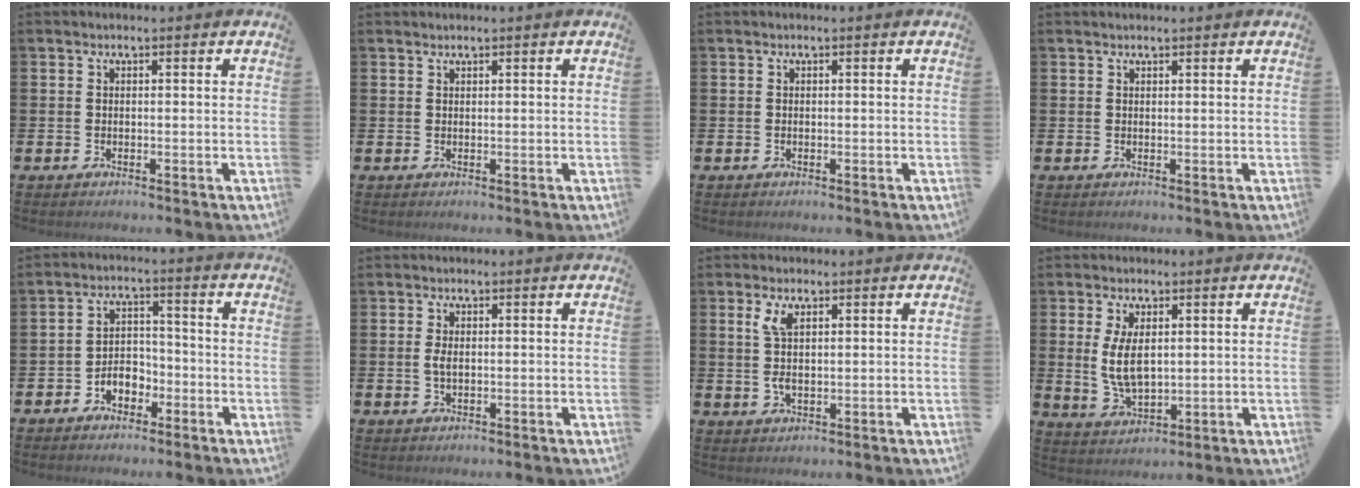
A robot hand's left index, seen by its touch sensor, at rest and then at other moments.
{"total": 0.5, "force": [0.5, 0.1, -0.1], "torque": [0.001, 0.001, 0.010]}
{"total": 0.0}
{"total": 0.6, "force": [0.6, 0.1, 0.1], "torque": [-0.002, 0.001, 0.010]}
{"total": 3.4, "force": [-2.1, 2.3, 1.4], "torque": [-0.035, 0.005, -0.047]}
{"total": 2.0, "force": [0.1, 1.0, 1.7], "torque": [-0.030, 0.002, 0.000]}
{"total": 3.9, "force": [1.7, 1.7, 3.1], "torque": [-0.055, 0.002, 0.026]}
{"total": 5.7, "force": [1.3, 2.9, 4.8], "torque": [-0.083, 0.002, 0.021]}